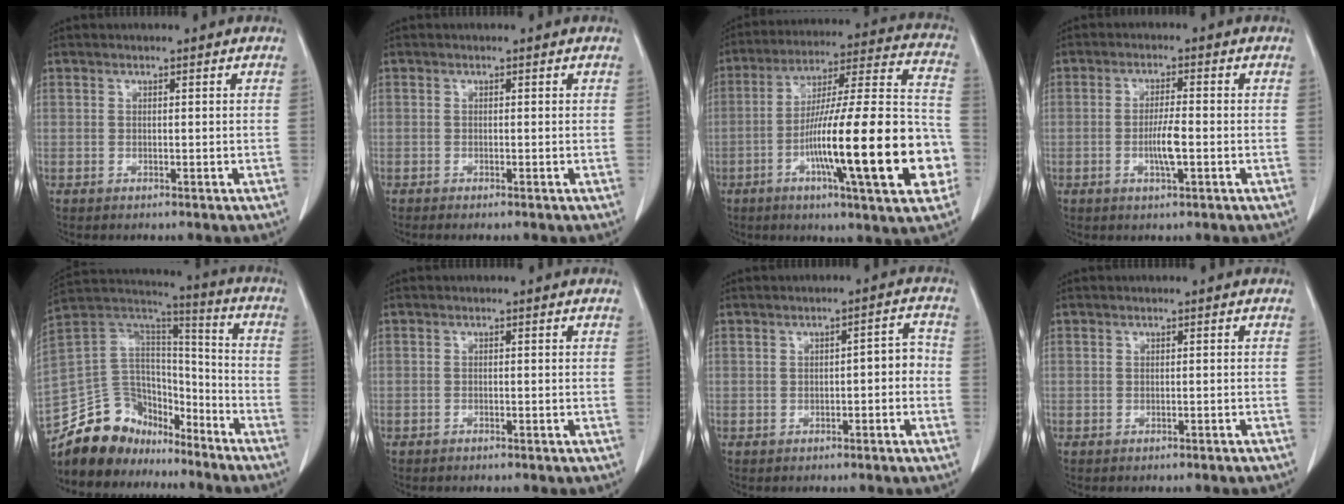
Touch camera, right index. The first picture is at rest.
{"total": 0.6, "force": [-0.5, 0.0, 0.4], "torque": [-0.007, -0.001, -0.010]}
{"total": 25.0, "force": [-7.1, 2.1, 23.8], "torque": [-0.328, 0.003, -0.110]}
{"total": 4.2, "force": [-1.0, 0.4, 4.0], "torque": [-0.076, -0.002, -0.016]}
{"total": 17.7, "force": [-14.8, 8.5, 4.4], "torque": [-0.079, 0.078, -0.252]}
{"total": 2.1, "force": [-1.9, 0.4, 0.8], "torque": [-0.015, -0.001, -0.021]}
{"total": 3.4, "force": [-1.0, 1.3, 2.9], "torque": [-0.037, 0.019, -0.012]}
{"total": 3.5, "force": [-3.3, 0.3, 1.2], "torque": [-0.019, -0.007, -0.037]}